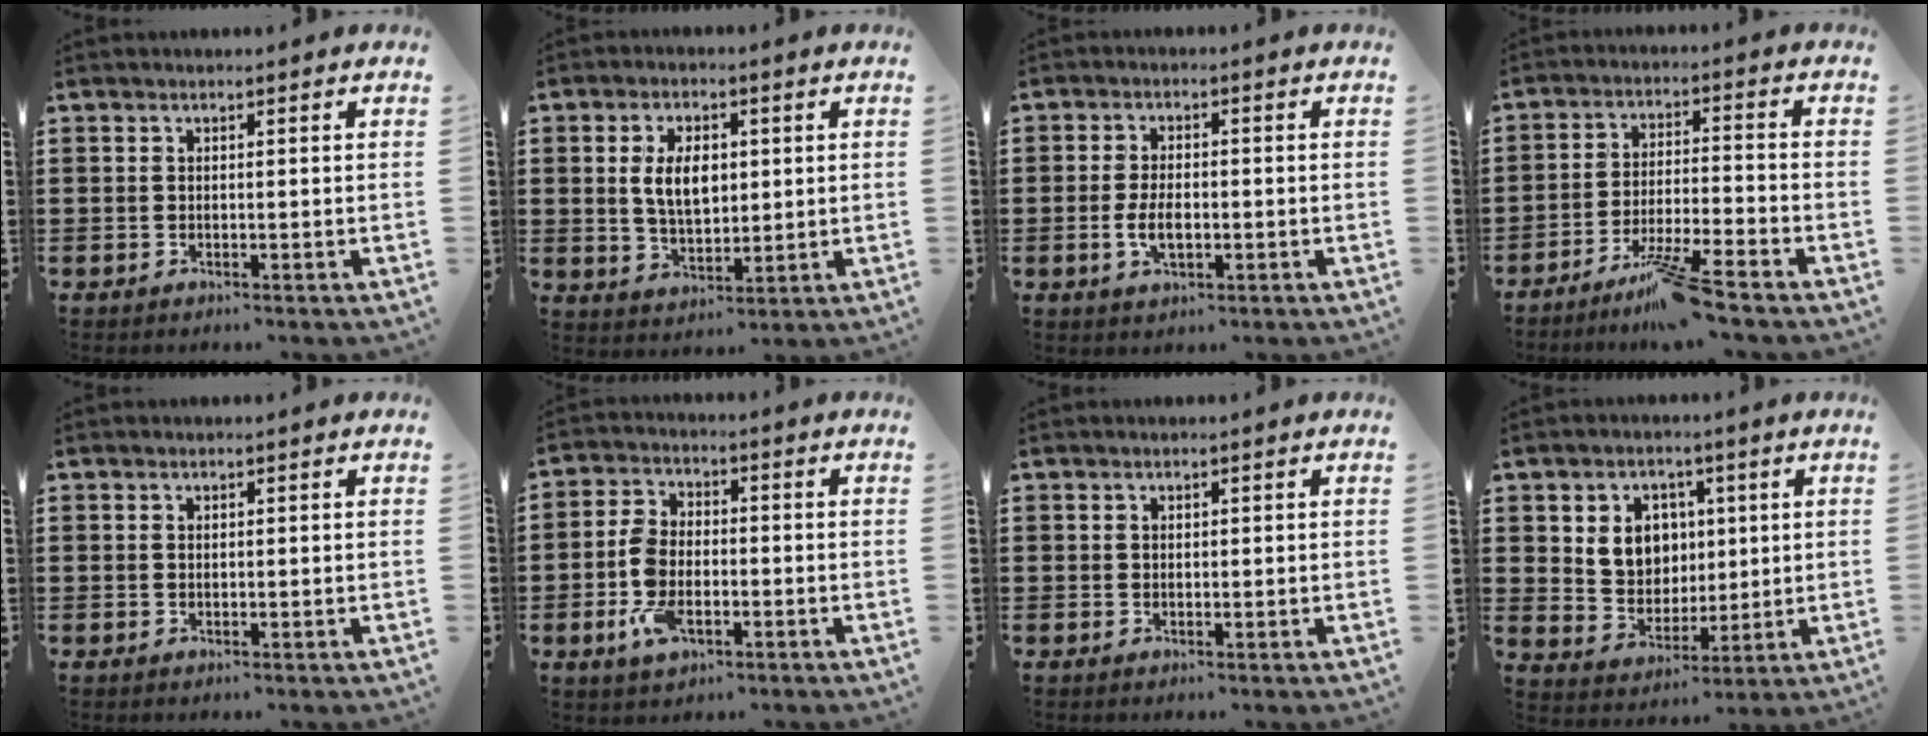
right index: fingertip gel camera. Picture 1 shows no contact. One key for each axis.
{"total": 6.6, "fx": 1.0, "fy": 3.9, "fz": 5.2, "tx": -0.101, "ty": 0.006, "tz": 0.008}
{"total": 4.3, "fx": -0.9, "fy": 2.2, "fz": 3.6, "tx": -0.079, "ty": -0.001, "tz": -0.019}
{"total": 7.7, "fx": -6.3, "fy": -0.3, "fz": 4.4, "tx": -0.087, "ty": -0.010, "tz": -0.120}
{"total": 0.5, "fx": 0.2, "fy": 0.4, "fz": 0.1, "tx": -0.004, "ty": 0.003, "tz": 0.005}
{"total": 6.6, "fx": -2.1, "fy": 4.0, "fz": 4.8, "tx": -0.127, "ty": 0.000, "tz": -0.047}
{"total": 0.7, "fx": 0.3, "fy": 0.6, "fz": 0.0, "tx": -0.001, "ty": 0.005, "tz": 0.007}
{"total": 7.0, "fx": 1.9, "fy": 6.2, "fz": 2.6, "tx": -0.063, "ty": 0.016, "tz": 0.031}